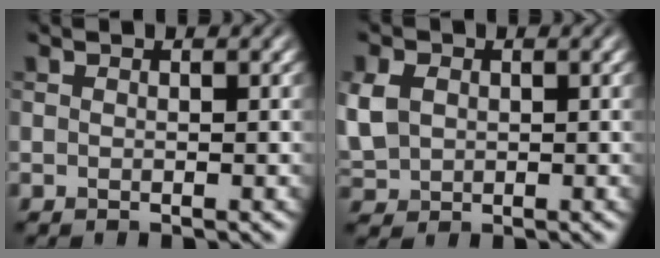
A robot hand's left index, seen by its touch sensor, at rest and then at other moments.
{"total": 4.0, "force": [0.4, 3.2, 2.3], "torque": [-0.064, 0.001, 0.010]}